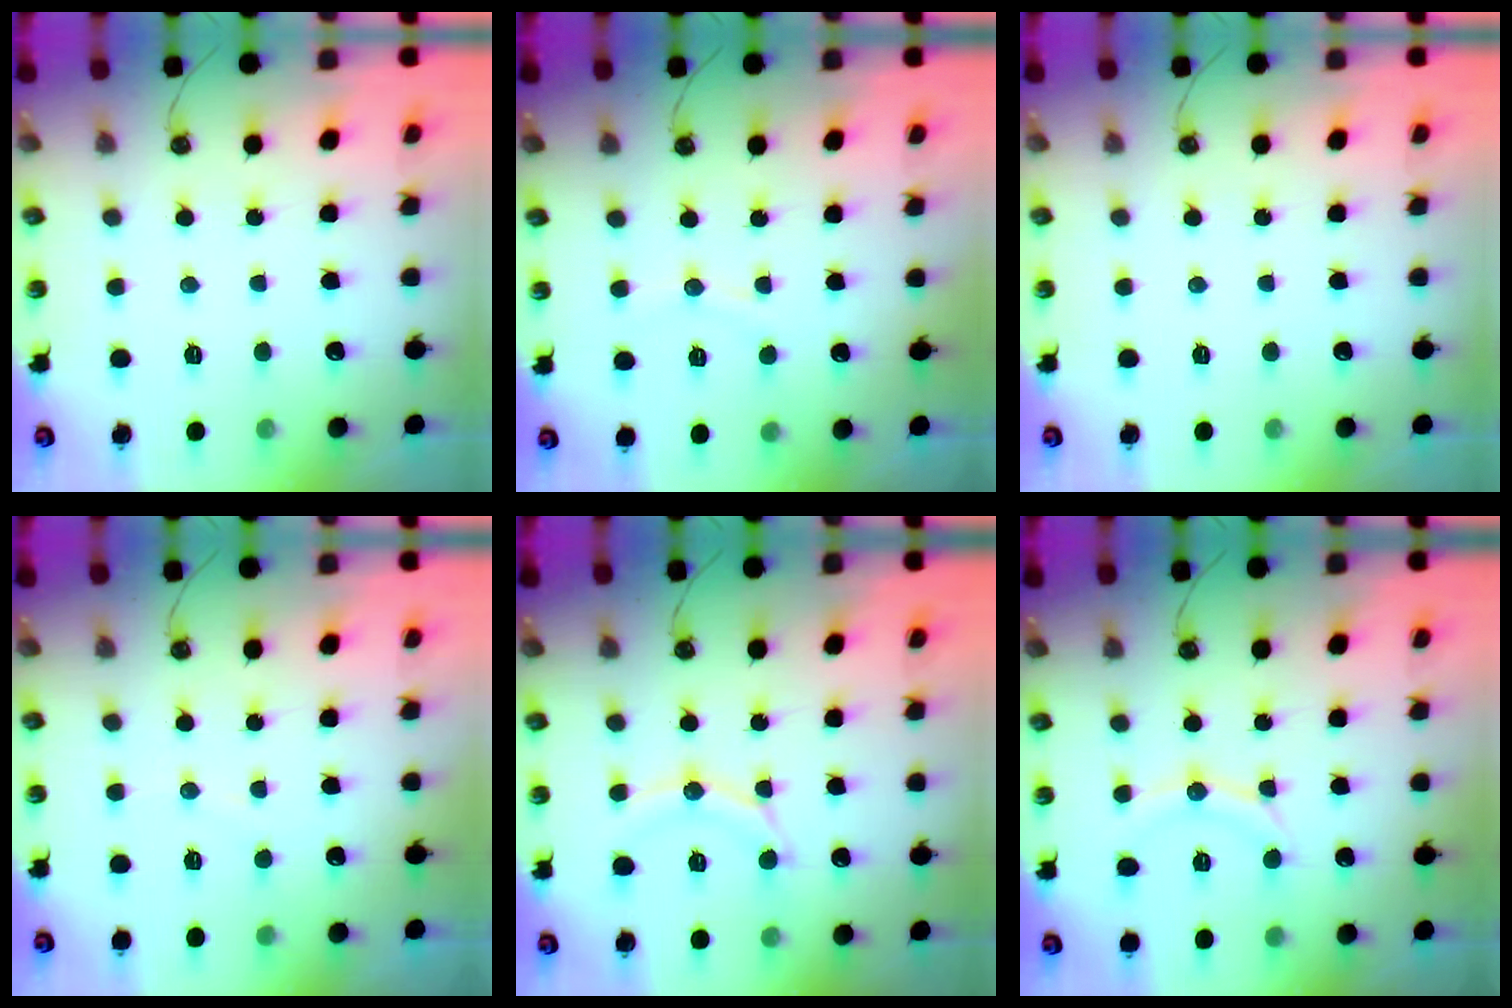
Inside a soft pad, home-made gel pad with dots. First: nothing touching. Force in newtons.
{"total": 4.6, "press": 4.5, "slide": 0.6}
{"total": 0.0}
{"total": 3.4, "press": 3.4, "slide": 0.2}
{"total": 12.0, "press": 11.9, "slide": 1.2}
{"total": 10.1, "press": 10.1, "slide": 0.7}